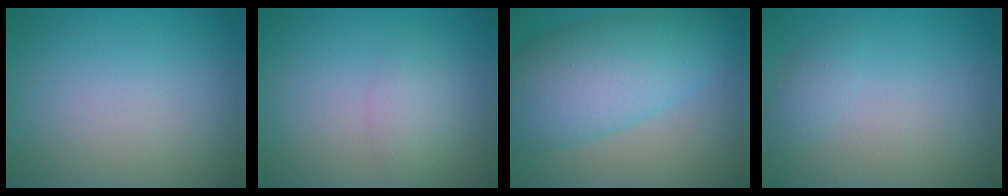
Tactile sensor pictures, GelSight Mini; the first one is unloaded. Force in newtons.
{"total": 2.0, "press": 2.0, "slide": 0.1}
{"total": 9.1, "press": 9.1, "slide": 0.0}
{"total": 1.2, "press": 1.2, "slide": 0.1}